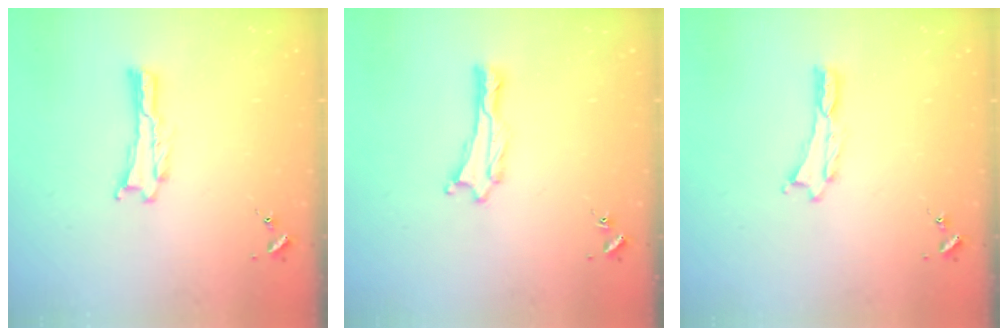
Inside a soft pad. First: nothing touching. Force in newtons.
{"total": 0.6, "press": 0.5, "slide": 0.1}
{"total": 0.0}